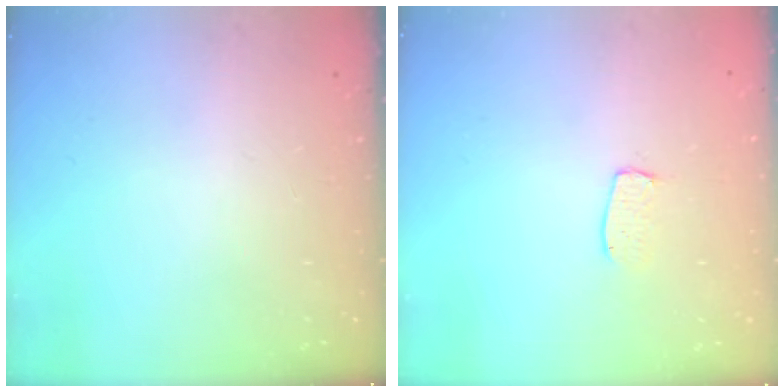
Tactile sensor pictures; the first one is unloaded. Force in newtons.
{"total": 3.9, "press": 3.9, "slide": 0.3}